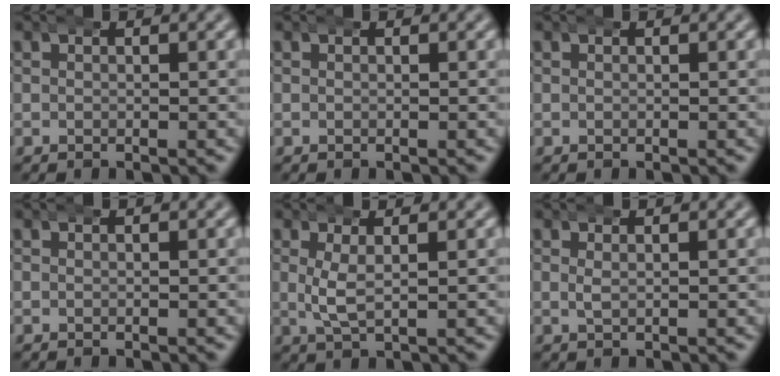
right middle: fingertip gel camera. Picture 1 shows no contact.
{"total": 0.0}
{"total": 0.0}
{"total": 0.0}
{"total": 2.7, "force": [0.6, 1.1, 2.4], "torque": [-0.050, 0.000, 0.012]}
{"total": 1.1, "force": [0.4, 0.4, 0.9], "torque": [-0.015, 0.001, 0.009]}